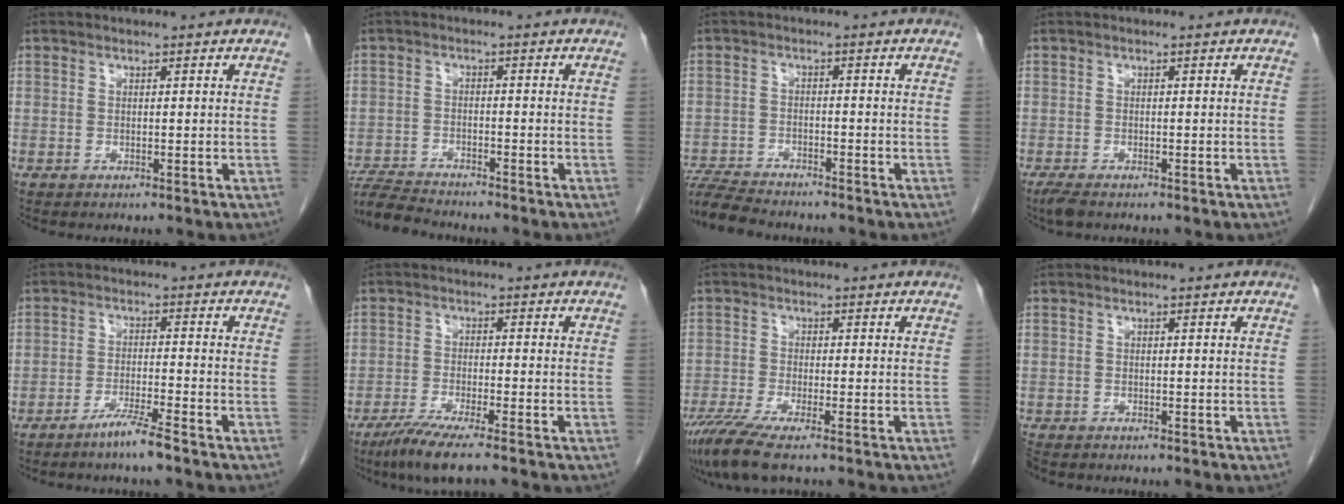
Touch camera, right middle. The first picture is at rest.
{"total": 6.2, "force": [-6.1, 0.0, 1.1], "torque": [-0.016, -0.013, -0.107]}
{"total": 8.0, "force": [-7.5, 1.0, 2.5], "torque": [-0.042, -0.014, -0.127]}
{"total": 2.3, "force": [-1.8, 0.7, 1.4], "torque": [-0.033, -0.007, -0.030]}
{"total": 4.4, "force": [-3.4, -0.5, 2.8], "torque": [-0.053, -0.008, -0.067]}
{"total": 6.5, "force": [-4.9, -0.3, 4.3], "torque": [-0.079, -0.019, -0.091]}
{"total": 6.7, "force": [-4.9, 0.2, 4.5], "torque": [-0.080, -0.020, -0.090]}
{"total": 1.9, "force": [-1.7, 0.8, 0.6], "torque": [-0.017, -0.005, -0.029]}